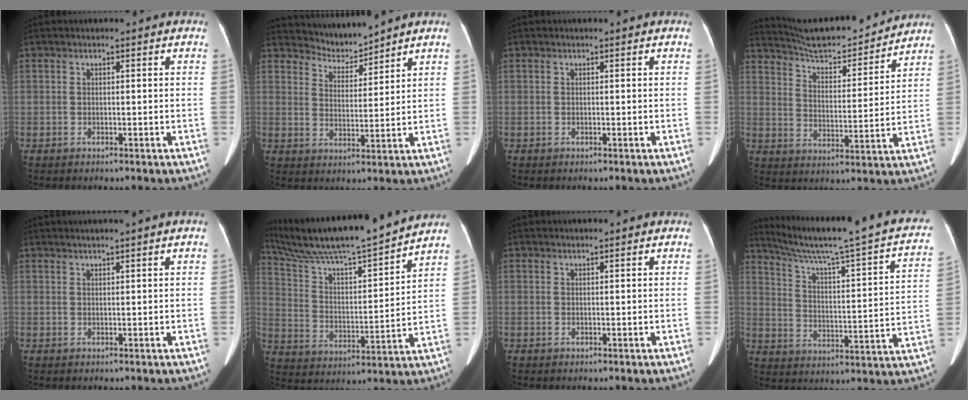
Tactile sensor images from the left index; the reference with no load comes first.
{"total": 4.8, "force": [4.7, 0.0, -0.7], "torque": [0.010, 0.002, 0.090]}
{"total": 0.0}
{"total": 15.7, "force": [14.9, 1.9, 4.5], "torque": [-0.076, -0.004, 0.229]}
{"total": 3.1, "force": [2.4, -0.9, 1.7], "torque": [-0.024, 0.017, 0.045]}
{"total": 19.4, "force": [17.2, 0.1, 9.0], "torque": [-0.164, 0.009, 0.290]}
{"total": 1.1, "force": [1.0, 0.1, 0.4], "torque": [-0.008, 0.016, 0.020]}
{"total": 24.6, "force": [20.3, 1.1, 13.9], "torque": [-0.212, -0.031, 0.267]}